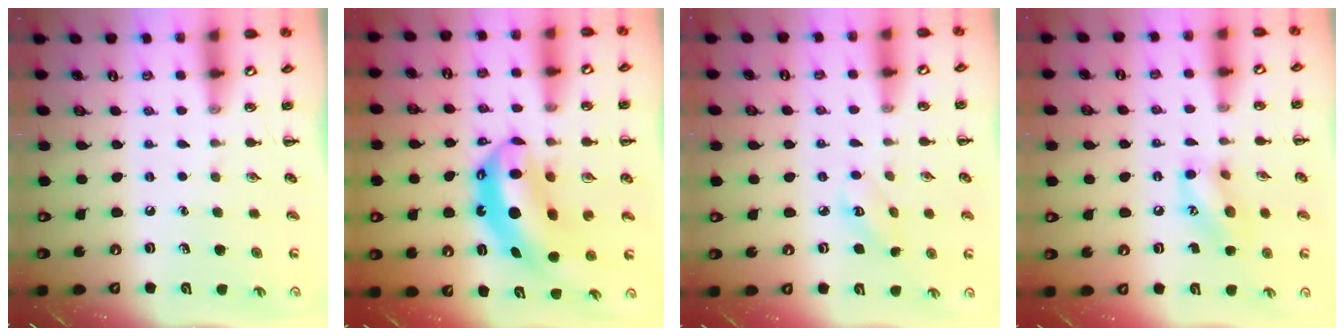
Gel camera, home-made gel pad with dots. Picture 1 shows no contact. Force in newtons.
{"total": 10.9, "press": 10.7, "slide": 2.5}
{"total": 3.1, "press": 3.1, "slide": 0.5}
{"total": 10.7, "press": 10.7, "slide": 0.3}